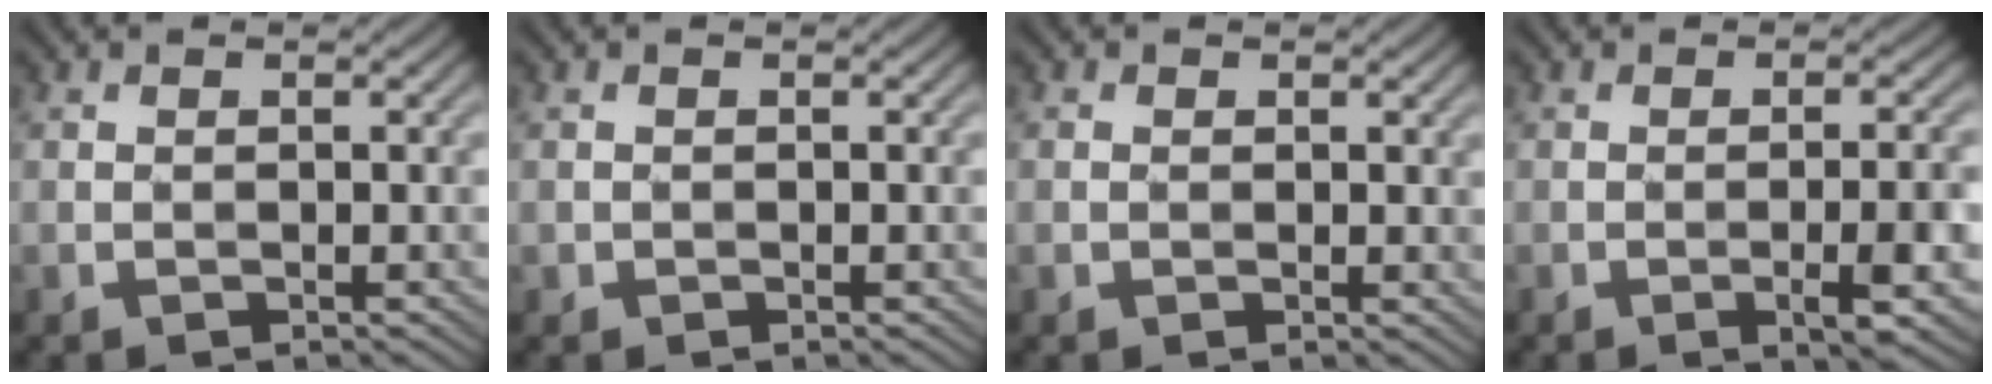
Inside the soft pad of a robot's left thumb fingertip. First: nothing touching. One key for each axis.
{"total": 0.6, "fx": -0.1, "fy": 0.6, "fz": 0.0, "tx": -0.002, "ty": -0.003, "tz": -0.003}
{"total": 1.6, "fx": 0.3, "fy": 1.1, "fz": 1.1, "tx": -0.023, "ty": -0.002, "tz": 0.006}
{"total": 5.3, "fx": -2.0, "fy": 0.7, "fz": 4.9, "tx": -0.078, "ty": 0.002, "tz": -0.024}